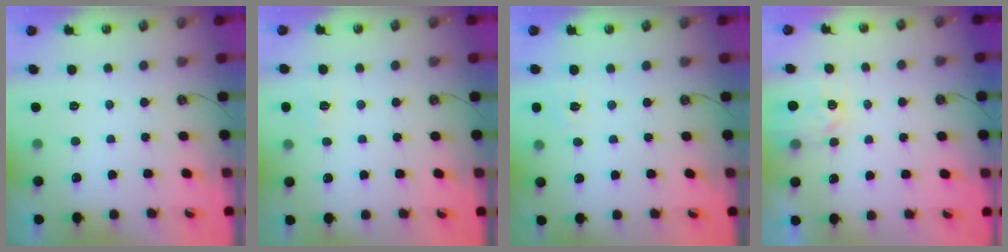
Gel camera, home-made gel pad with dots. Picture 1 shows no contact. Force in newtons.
{"total": 6.6, "press": 6.6, "slide": 0.5}
{"total": 4.7, "press": 4.7, "slide": 0.6}
{"total": 4.2, "press": 4.2, "slide": 0.5}